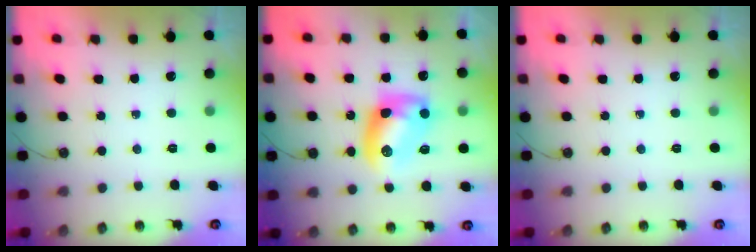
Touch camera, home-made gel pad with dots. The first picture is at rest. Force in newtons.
{"total": 11.9, "press": 11.9, "slide": 0.4}
{"total": 0.0}